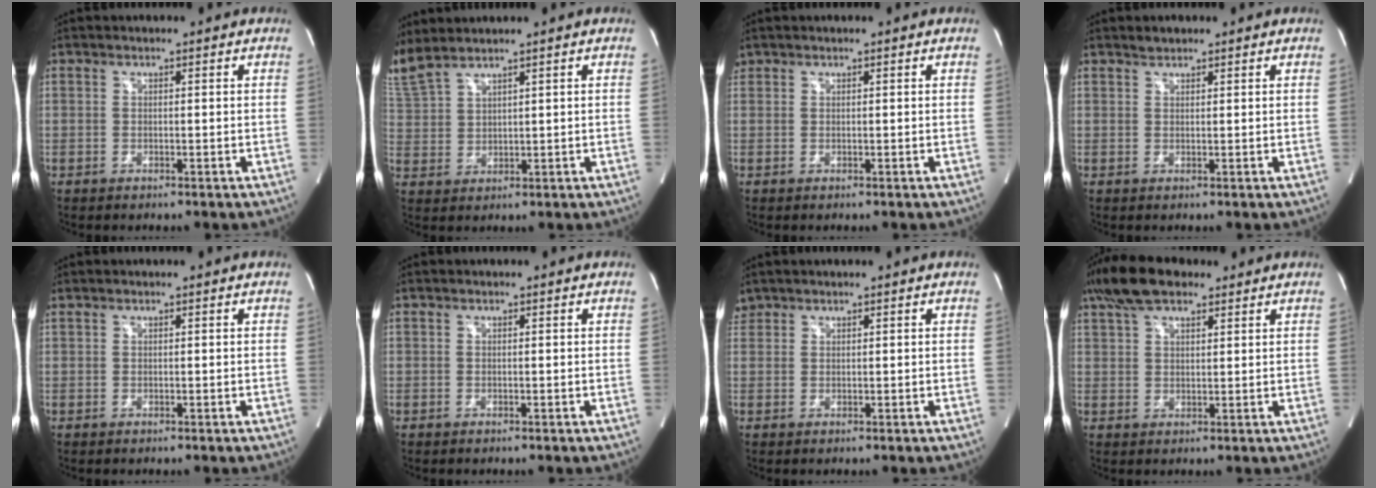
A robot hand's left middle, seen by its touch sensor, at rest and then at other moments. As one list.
[{"total": 6.8, "force": [6.1, 0.4, 2.9], "torque": [-0.090, 0.012, 0.142]}, {"total": 0.8, "force": [0.6, 0.5, 0.0], "torque": [0.000, 0.014, 0.011]}, {"total": 1.3, "force": [1.1, 0.5, 0.3], "torque": [-0.008, 0.003, 0.020]}, {"total": 0.0}, {"total": 0.0}, {"total": 1.8, "force": [1.5, 1.0, -0.1], "torque": [0.002, 0.015, 0.029]}, {"total": 8.8, "force": [6.3, 3.5, 5.0], "torque": [-0.103, 0.027, 0.116]}]